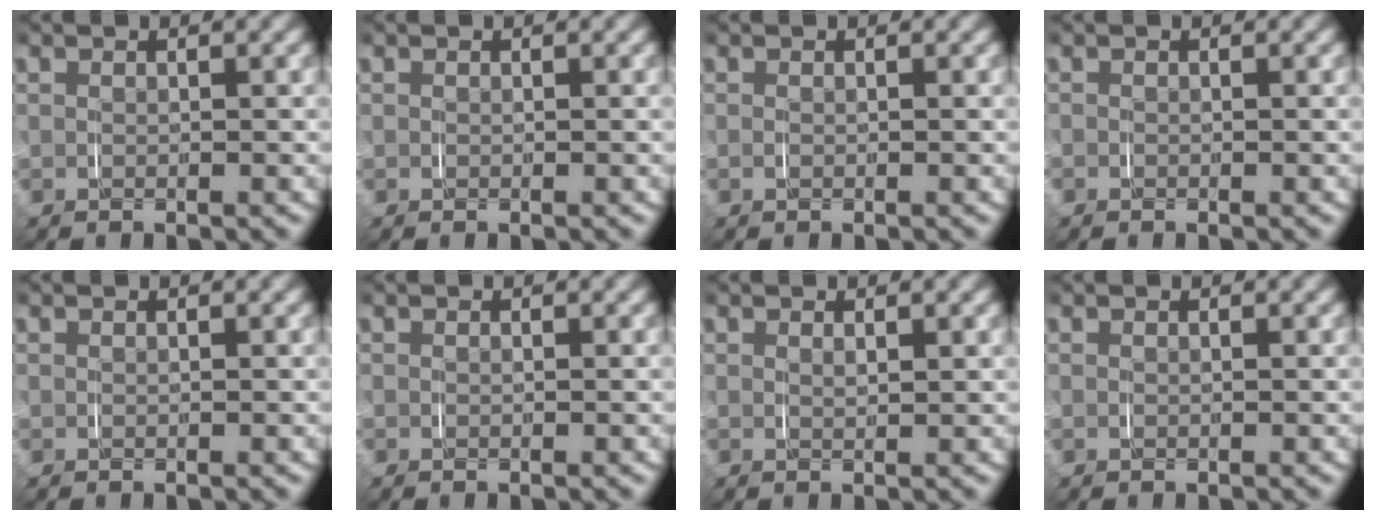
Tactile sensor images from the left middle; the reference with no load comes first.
{"total": 0.0}
{"total": 0.0}
{"total": 0.8, "force": [-0.5, 0.6, 0.0], "torque": [-0.007, -0.003, -0.009]}
{"total": 0.0}
{"total": 0.0}
{"total": 1.0, "force": [0.7, -0.6, -0.3], "torque": [0.006, 0.002, 0.013]}
{"total": 0.0}